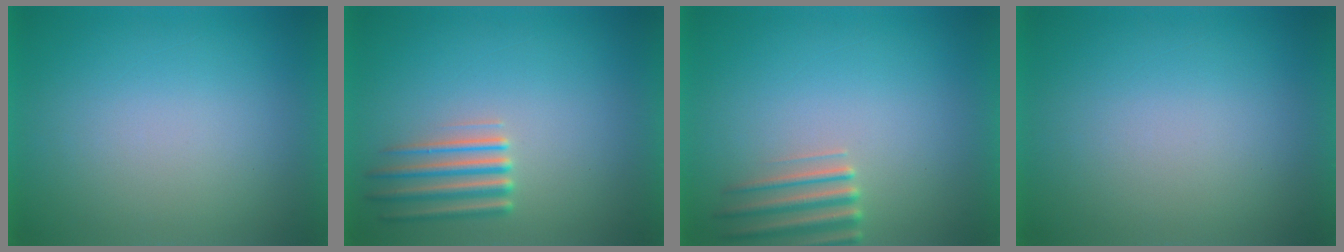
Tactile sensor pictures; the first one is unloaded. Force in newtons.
{"total": 2.3}
{"total": 2.8}
{"total": 1.2}